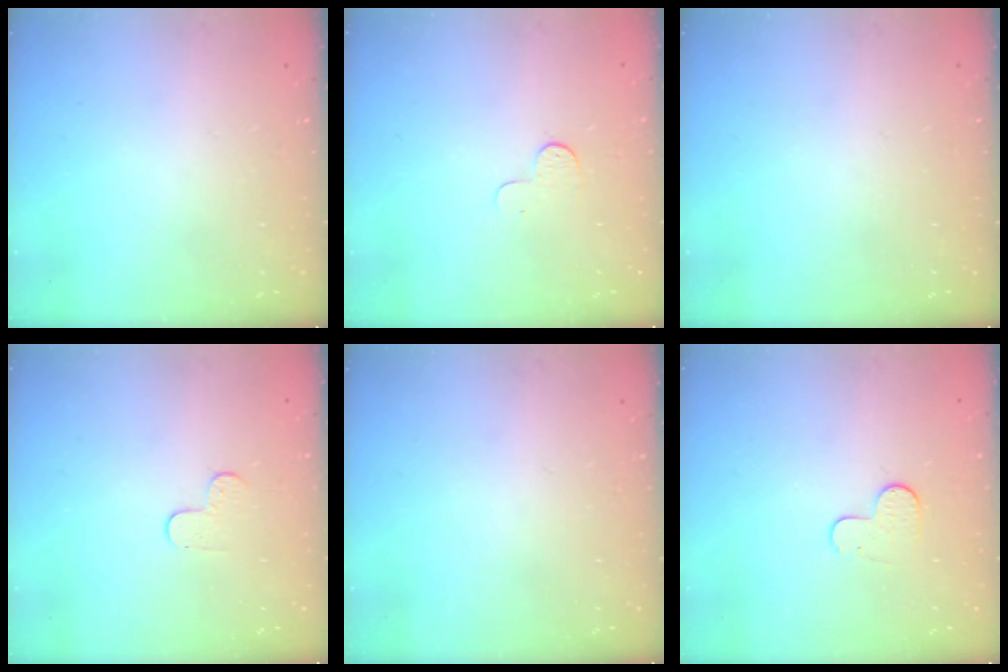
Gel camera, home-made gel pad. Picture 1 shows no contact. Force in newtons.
{"total": 3.9, "press": 3.9, "slide": 0.4}
{"total": 0.0}
{"total": 4.7, "press": 4.6, "slide": 0.5}
{"total": 0.0}
{"total": 5.3, "press": 5.3, "slide": 0.4}